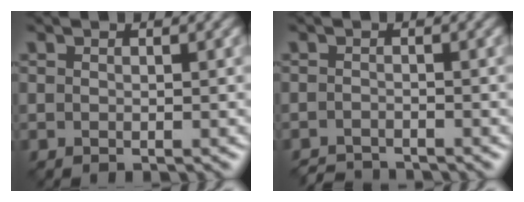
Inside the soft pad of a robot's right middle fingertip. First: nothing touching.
{"total": 2.0, "force": [-2.0, 0.2, 0.3], "torque": [-0.001, -0.003, -0.038]}